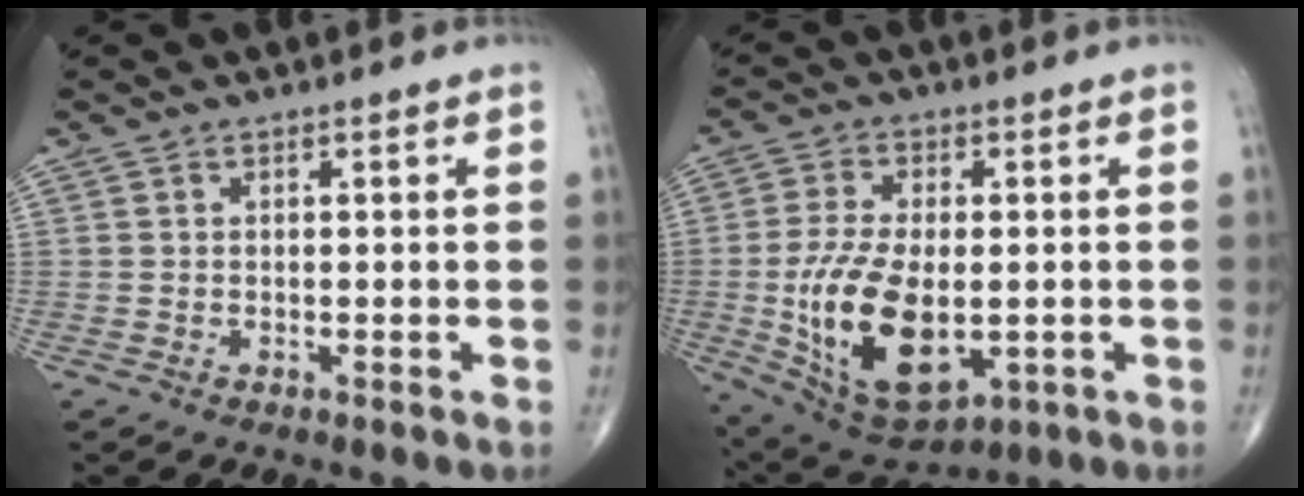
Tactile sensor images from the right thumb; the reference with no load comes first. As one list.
[{"total": 17.3, "force": [-2.6, 9.0, 14.5], "torque": [-0.266, -0.010, -0.025]}]